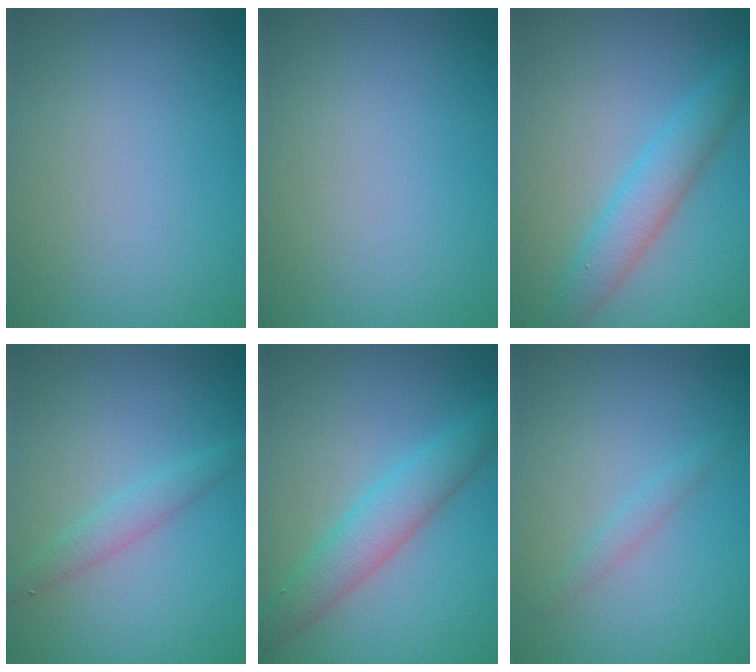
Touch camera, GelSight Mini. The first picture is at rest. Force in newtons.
{"total": 0.0}
{"total": 3.4, "press": 3.4, "slide": 0.2}
{"total": 1.6, "press": 1.6, "slide": 0.0}
{"total": 3.7, "press": 3.7, "slide": 0.1}
{"total": 1.0, "press": 1.0, "slide": 0.1}